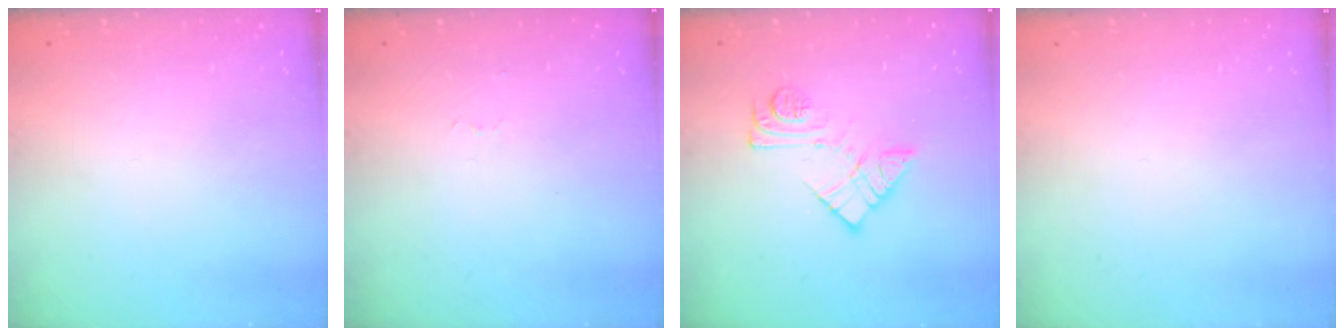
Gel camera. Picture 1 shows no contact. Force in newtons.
{"total": 2.6, "press": 2.6, "slide": 0.4}
{"total": 11.3, "press": 11.3, "slide": 0.4}
{"total": 1.5, "press": 1.5, "slide": 0.1}